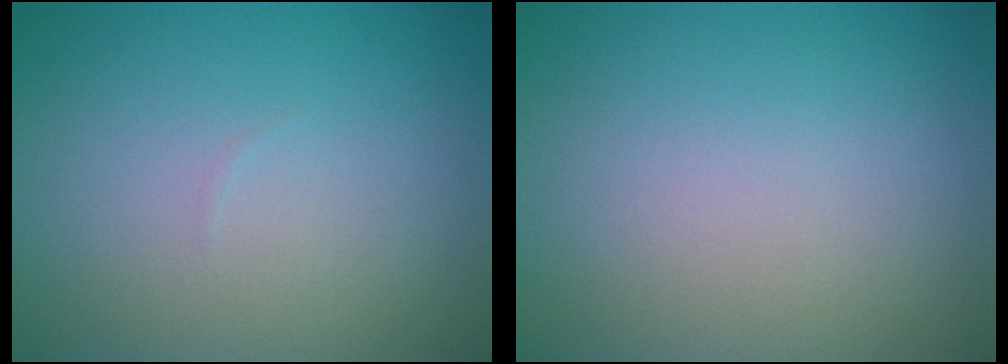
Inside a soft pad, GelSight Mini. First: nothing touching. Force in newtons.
{"total": 0.0}